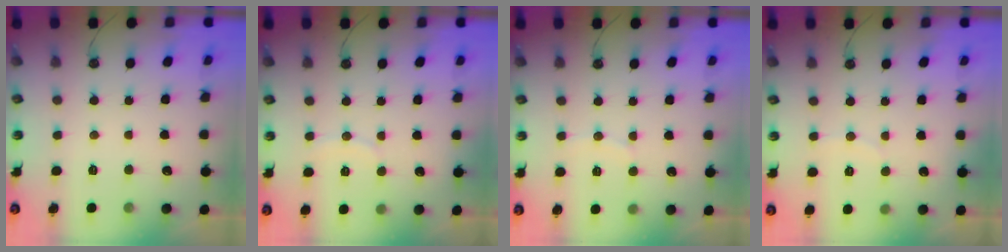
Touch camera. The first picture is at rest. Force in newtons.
{"total": 4.8, "press": 4.7, "slide": 0.3}
{"total": 4.4, "press": 4.4, "slide": 0.4}
{"total": 2.4, "press": 2.4, "slide": 0.2}